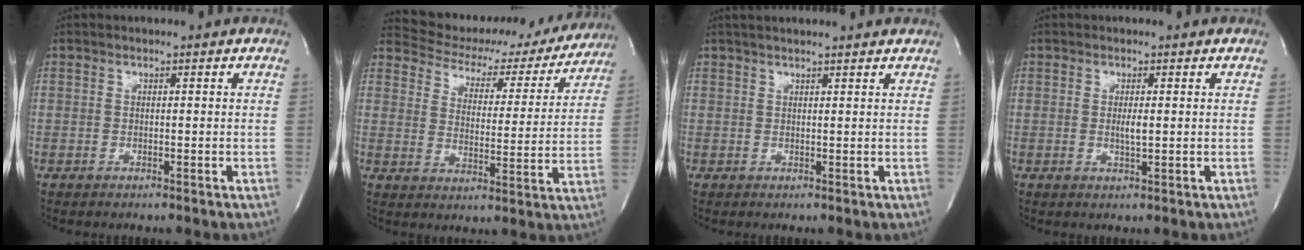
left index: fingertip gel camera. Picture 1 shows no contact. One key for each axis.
{"total": 19.6, "fx": 18.2, "fy": 6.0, "fz": 4.4, "tx": -0.055, "ty": -0.016, "tz": 0.224}
{"total": 10.3, "fx": 9.3, "fy": 0.8, "fz": 4.4, "tx": -0.066, "ty": 0.027, "tz": 0.111}
{"total": 1.6, "fx": 0.2, "fy": 0.2, "fz": 1.6, "tx": -0.033, "ty": -0.004, "tz": 0.003}